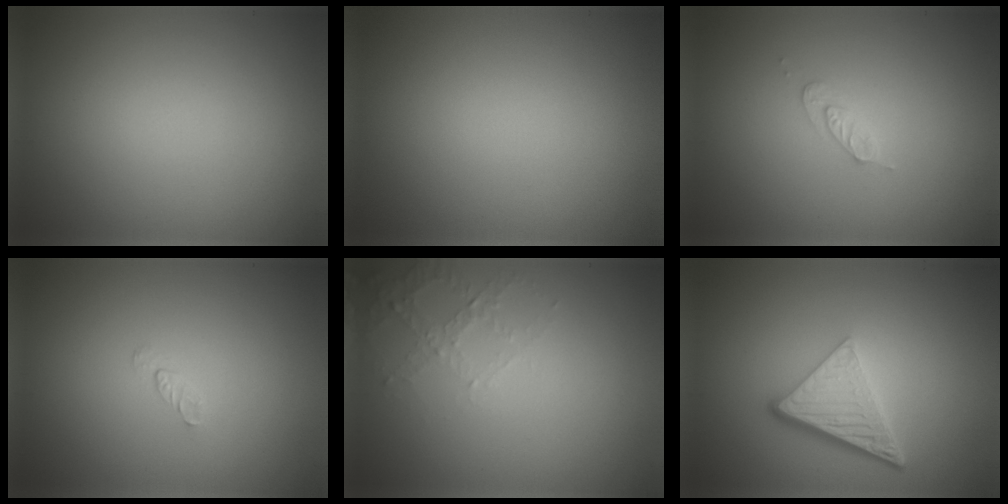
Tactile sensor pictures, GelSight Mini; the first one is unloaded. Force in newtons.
{"total": 0.0}
{"total": 1.4, "press": 1.4, "slide": 0.2}
{"total": 0.5, "press": 0.3, "slide": 0.4}
{"total": 2.2, "press": 2.1, "slide": 0.6}
{"total": 4.8, "press": 3.4, "slide": 3.4}